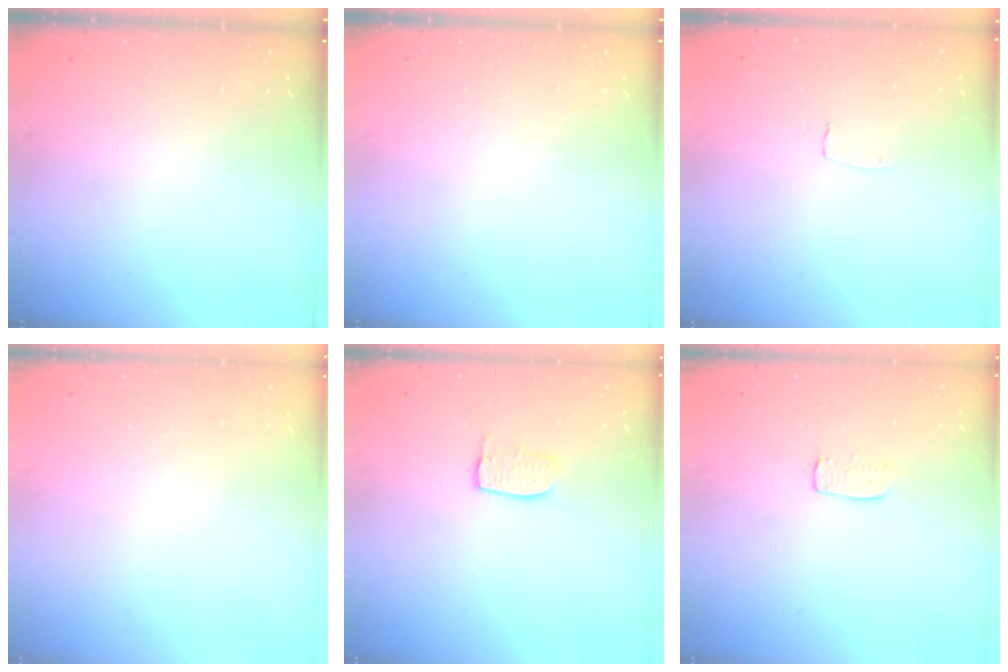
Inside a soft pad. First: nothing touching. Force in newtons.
{"total": 0.0}
{"total": 3.0, "press": 3.0, "slide": 0.2}
{"total": 0.0}
{"total": 6.0, "press": 6.0, "slide": 0.3}
{"total": 5.1, "press": 5.1, "slide": 0.4}